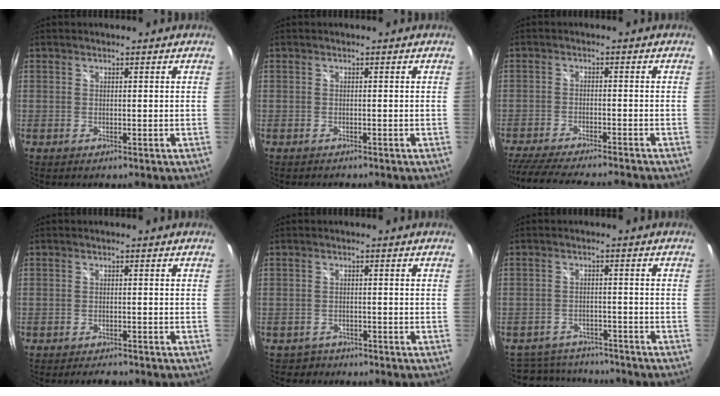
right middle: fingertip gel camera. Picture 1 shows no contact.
{"total": 0.9, "force": [-0.8, 0.2, 0.1], "torque": [-0.005, -0.002, -0.011]}
{"total": 15.2, "force": [-13.5, 1.7, 6.8], "torque": [-0.149, -0.021, -0.215]}
{"total": 3.4, "force": [-2.9, 1.2, 1.3], "torque": [-0.027, -0.007, -0.042]}
{"total": 2.5, "force": [-1.9, 1.6, -0.2], "torque": [-0.004, 0.005, -0.030]}
{"total": 12.1, "force": [-10.5, 5.1, 3.3], "torque": [-0.088, 0.014, -0.147]}